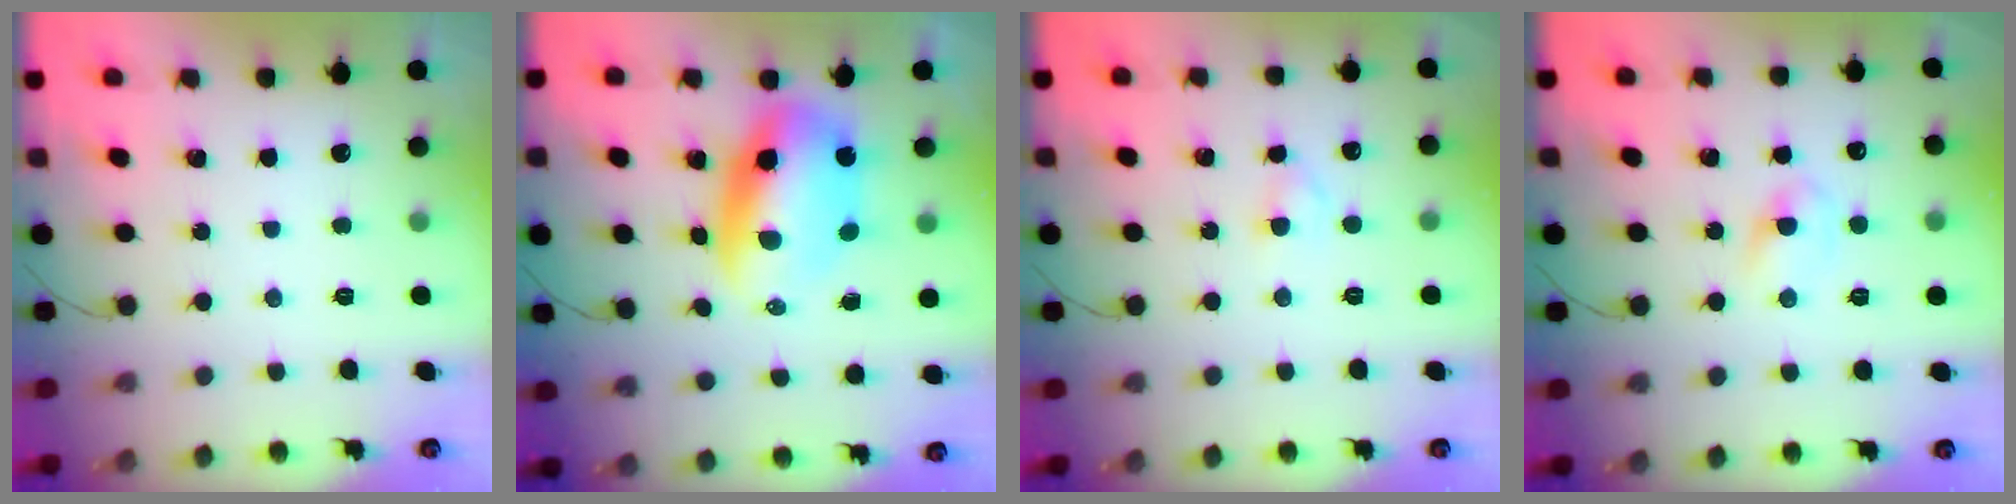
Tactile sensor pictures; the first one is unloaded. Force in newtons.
{"total": 11.0, "press": 10.6, "slide": 2.7}
{"total": 2.3, "press": 2.0, "slide": 1.0}
{"total": 3.4, "press": 3.2, "slide": 1.3}